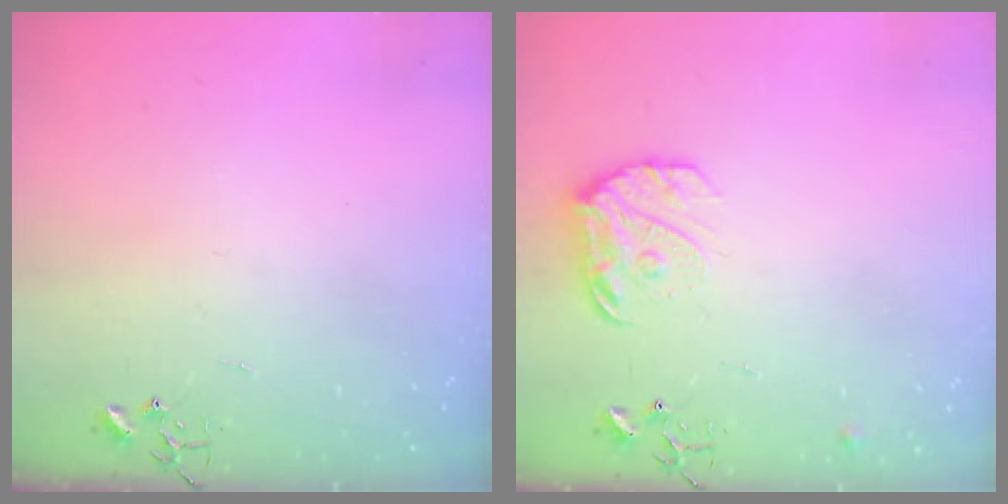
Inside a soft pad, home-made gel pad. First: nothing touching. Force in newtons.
{"total": 11.5, "press": 11.5, "slide": 0.6}